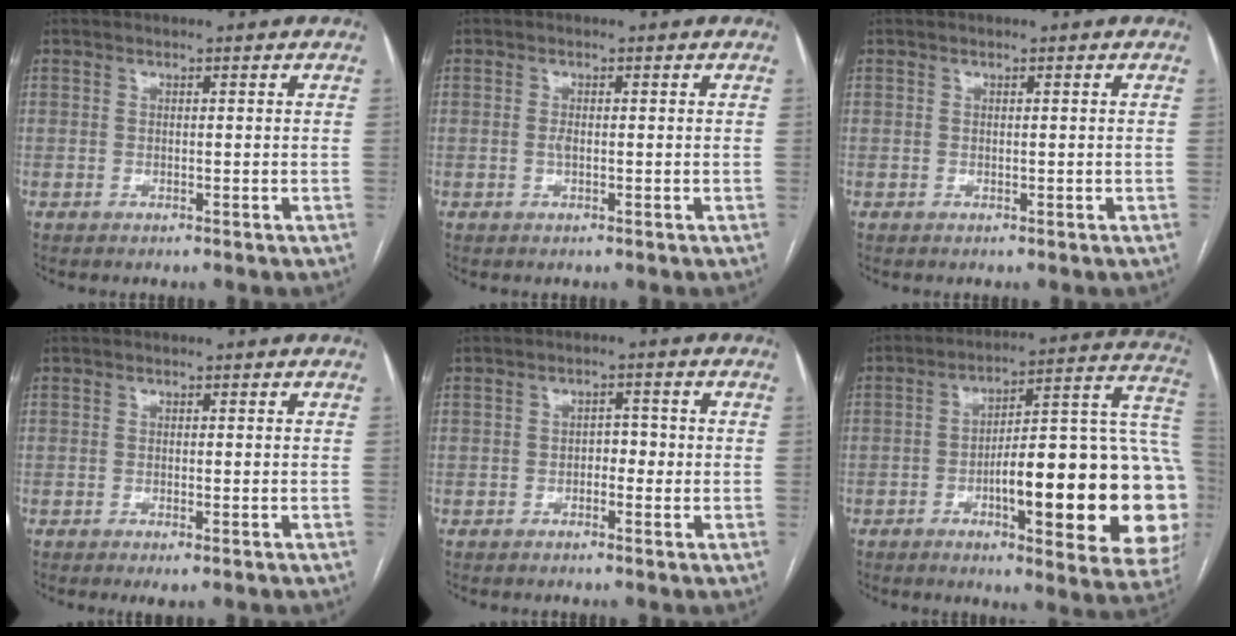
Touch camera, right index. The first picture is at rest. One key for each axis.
{"total": 0.8, "fx": -0.1, "fy": 0.3, "fz": 0.8, "tx": -0.018, "ty": 0.002, "tz": 0.000}
{"total": 0.0}
{"total": 1.6, "fx": -0.9, "fy": 0.3, "fz": 1.3, "tx": -0.018, "ty": -0.004, "tz": -0.012}
{"total": 2.3, "fx": -0.6, "fy": 1.3, "fz": 1.8, "tx": -0.018, "ty": 0.009, "tz": -0.010}
{"total": 27.3, "fx": -5.5, "fy": 5.2, "fz": 26.2, "tx": -0.266, "ty": 0.021, "tz": -0.067}